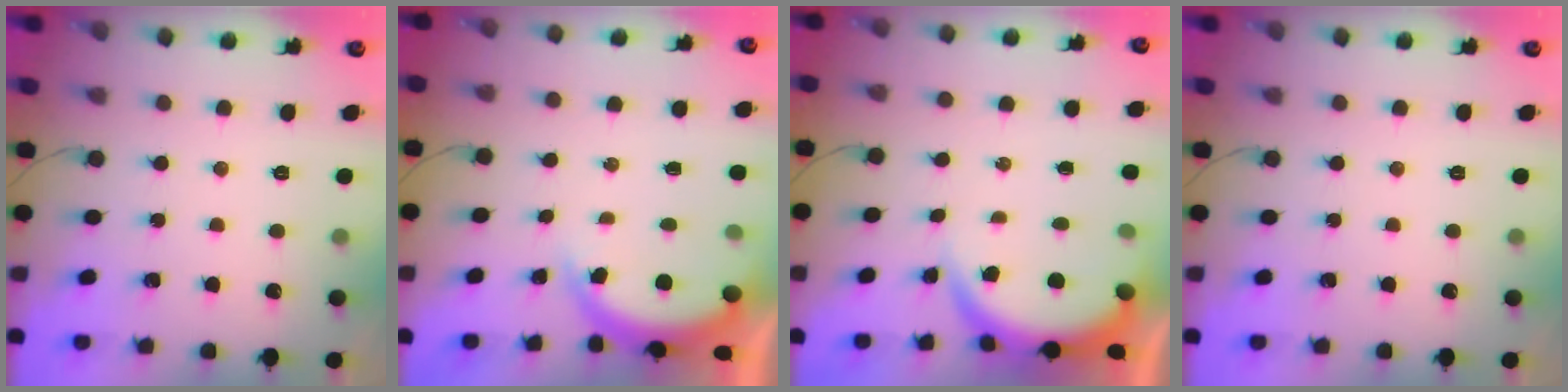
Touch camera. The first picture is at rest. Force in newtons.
{"total": 5.0, "press": 4.8, "slide": 1.2}
{"total": 4.9, "press": 4.7, "slide": 1.1}
{"total": 0.0}